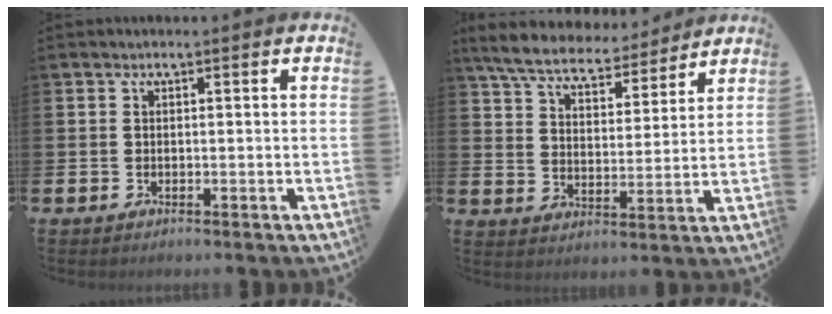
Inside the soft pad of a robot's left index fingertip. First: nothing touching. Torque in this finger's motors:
{"motor_torque": [1.06, -1.08, 0.52, 0.09]}